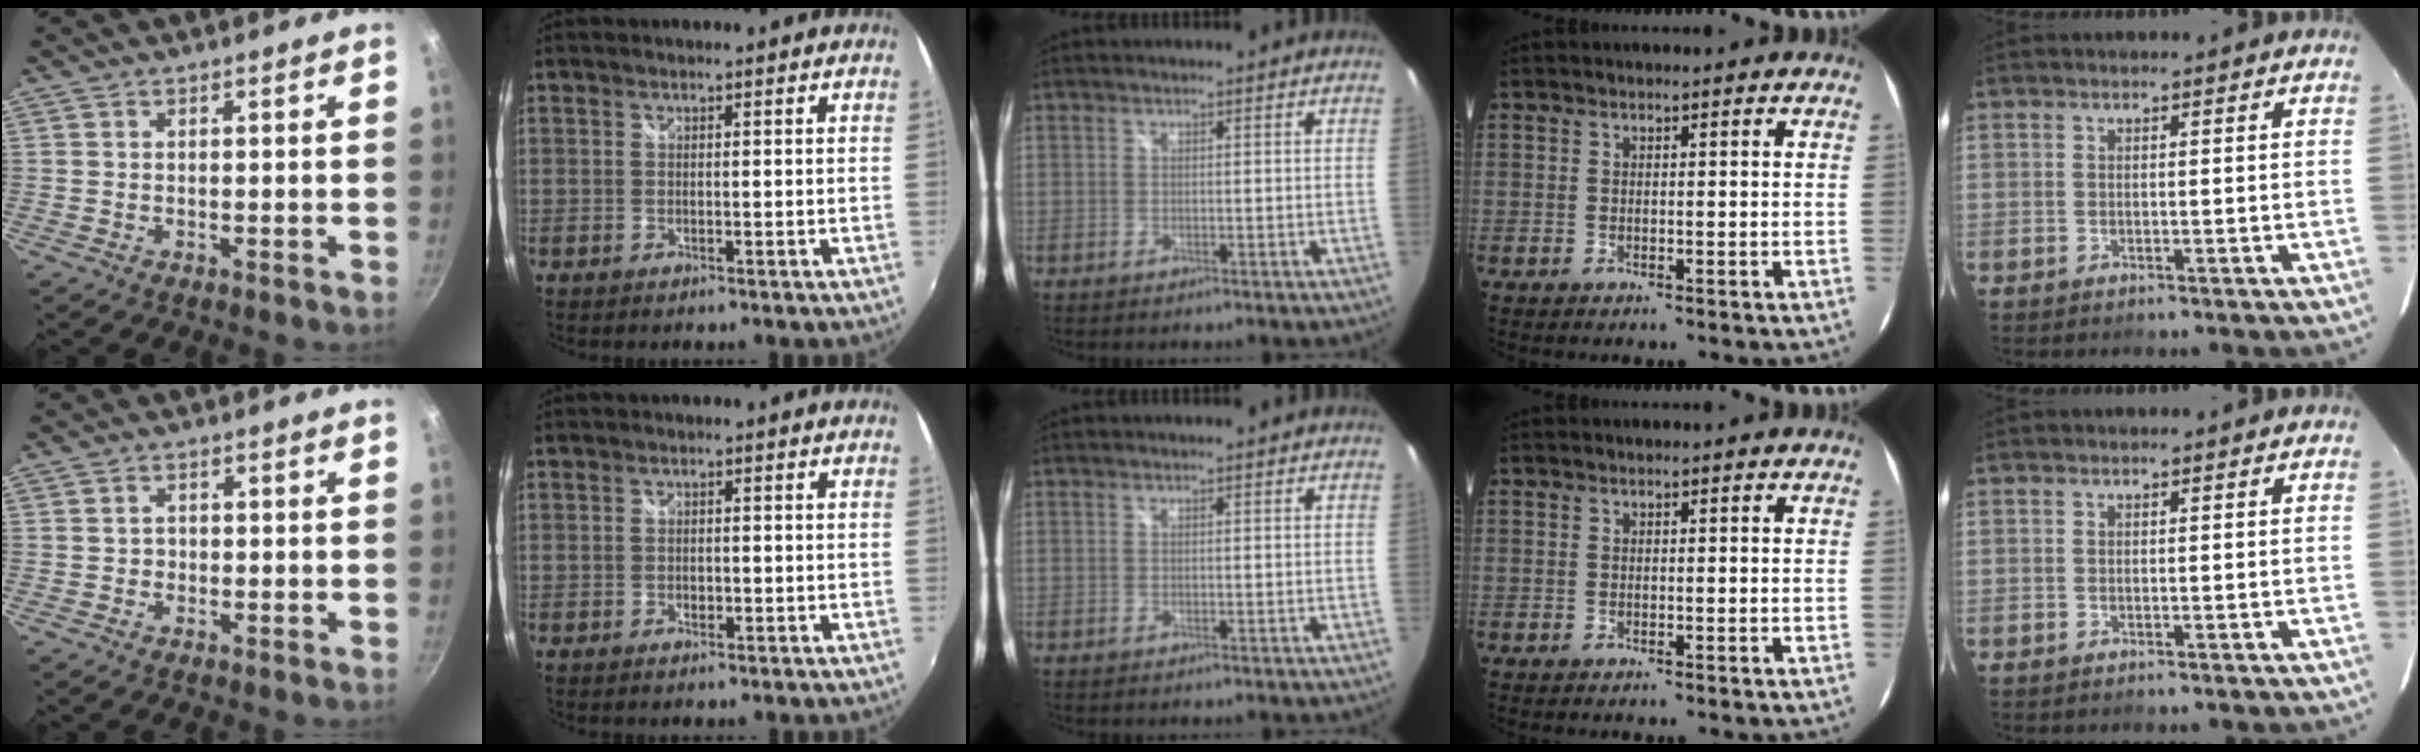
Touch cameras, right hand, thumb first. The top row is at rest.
{"thumb": {"total": 1.3, "force": [-0.2, 1.2, 0.5], "torque": [-0.004, 0.004, -0.004]}, "index": {"total": 1.4, "force": [-0.5, 1.1, 0.7], "torque": [-0.012, -0.001, -0.009]}}